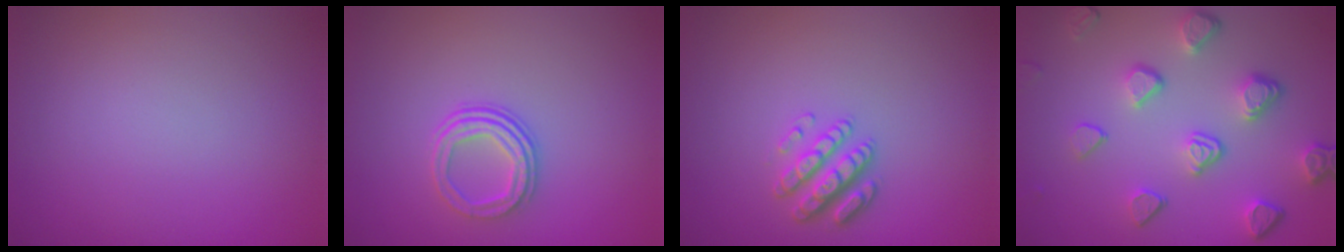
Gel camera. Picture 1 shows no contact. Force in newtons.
{"total": 3.1, "press": 2.4, "slide": 1.9}
{"total": 2.8, "press": 2.7, "slide": 0.8}
{"total": 5.0, "press": 3.8, "slide": 3.3}